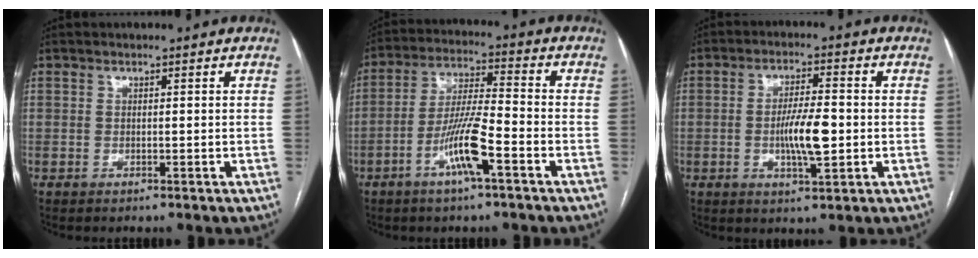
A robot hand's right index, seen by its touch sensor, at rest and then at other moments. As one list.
[{"total": 9.4, "force": [-4.4, 0.7, 8.3], "torque": [-0.166, 0.001, -0.085]}, {"total": 7.1, "force": [-1.1, 1.5, 6.9], "torque": [-0.127, -0.002, -0.019]}]